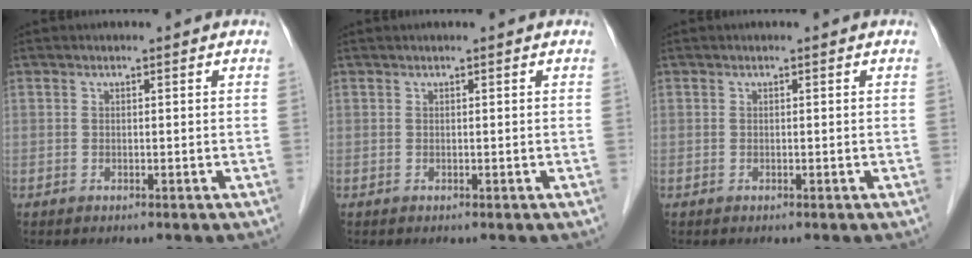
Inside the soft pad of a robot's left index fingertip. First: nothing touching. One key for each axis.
{"total": 0.0}
{"total": 0.0}